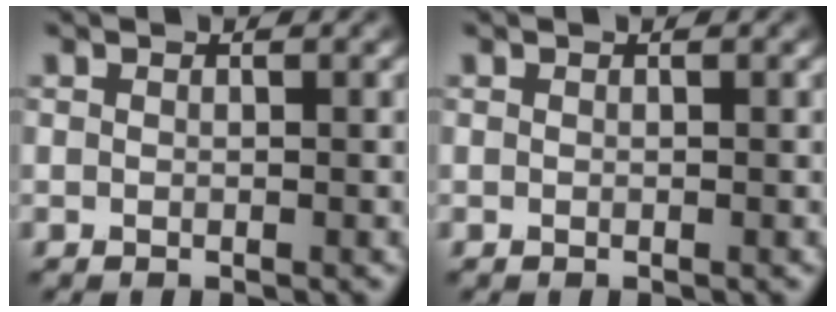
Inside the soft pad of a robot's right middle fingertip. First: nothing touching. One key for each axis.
{"total": 0.0}